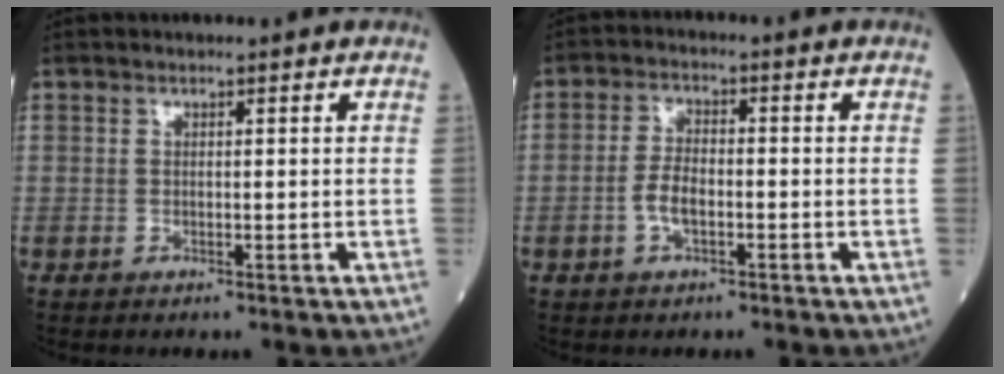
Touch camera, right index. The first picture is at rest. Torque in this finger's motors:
{"motor_torque": [0.78, -0.27, 0.46, 0.05]}